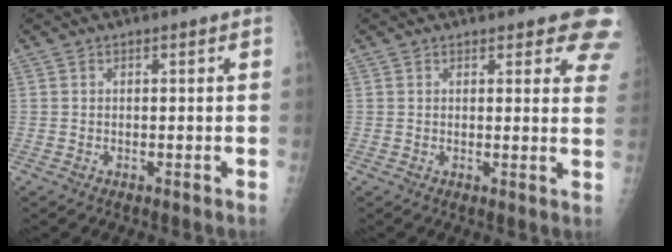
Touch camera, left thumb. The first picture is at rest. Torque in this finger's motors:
{"motor_torque": [1.01, 0.81, 0.70, -0.69, 0.10]}